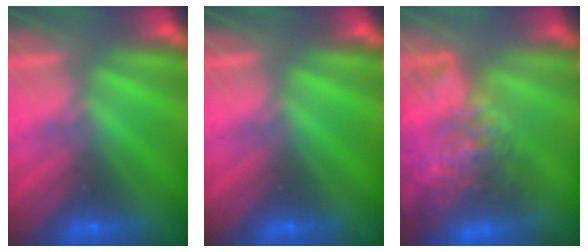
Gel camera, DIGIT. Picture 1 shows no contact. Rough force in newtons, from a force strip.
{"total": 0.0}
{"total": 7.6}